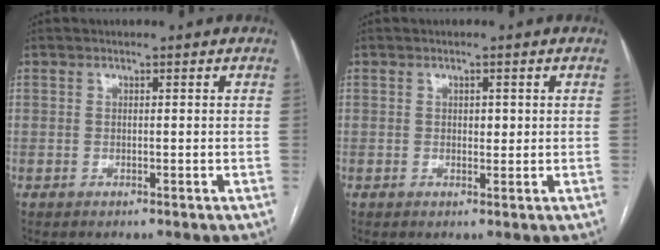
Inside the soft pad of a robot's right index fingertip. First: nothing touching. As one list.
[{"total": 1.6, "force": [0.3, 0.9, 1.2], "torque": [-0.017, -0.001, 0.004]}]